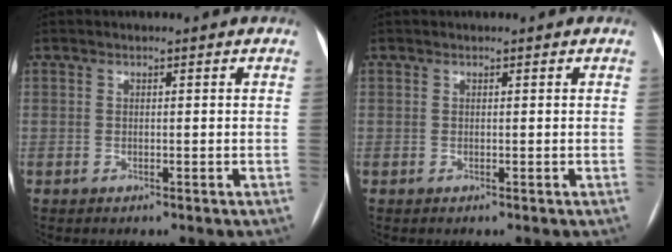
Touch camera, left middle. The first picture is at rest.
{"total": 0.0}